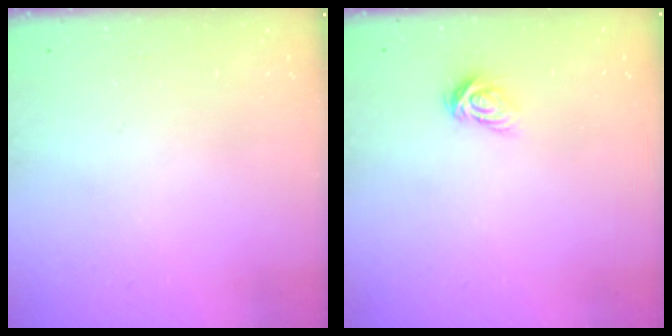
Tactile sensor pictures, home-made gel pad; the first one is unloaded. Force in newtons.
{"total": 4.0, "press": 3.9, "slide": 0.5}